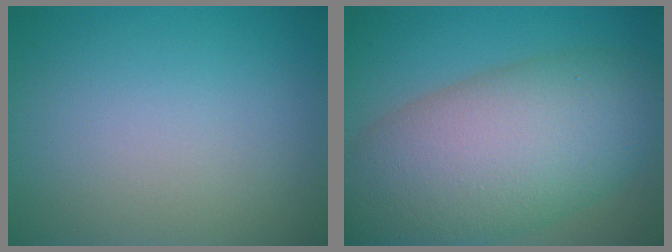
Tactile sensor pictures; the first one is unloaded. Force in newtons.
{"total": 12.6, "press": 12.6, "slide": 0.4}